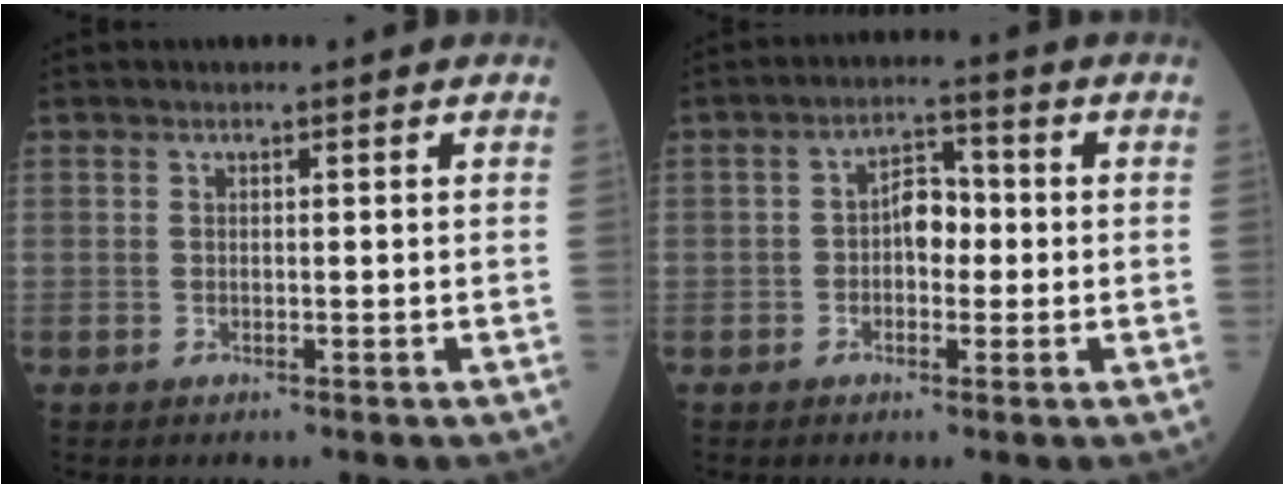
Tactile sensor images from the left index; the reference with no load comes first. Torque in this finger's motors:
{"motor_torque": [0.30, 0.29, 0.10, 0.02]}